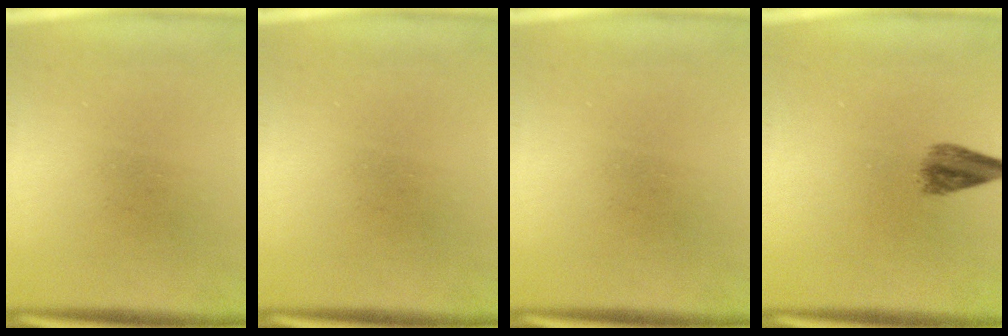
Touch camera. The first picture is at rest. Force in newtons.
{"total": 0.0}
{"total": 0.0}
{"total": 3.5}